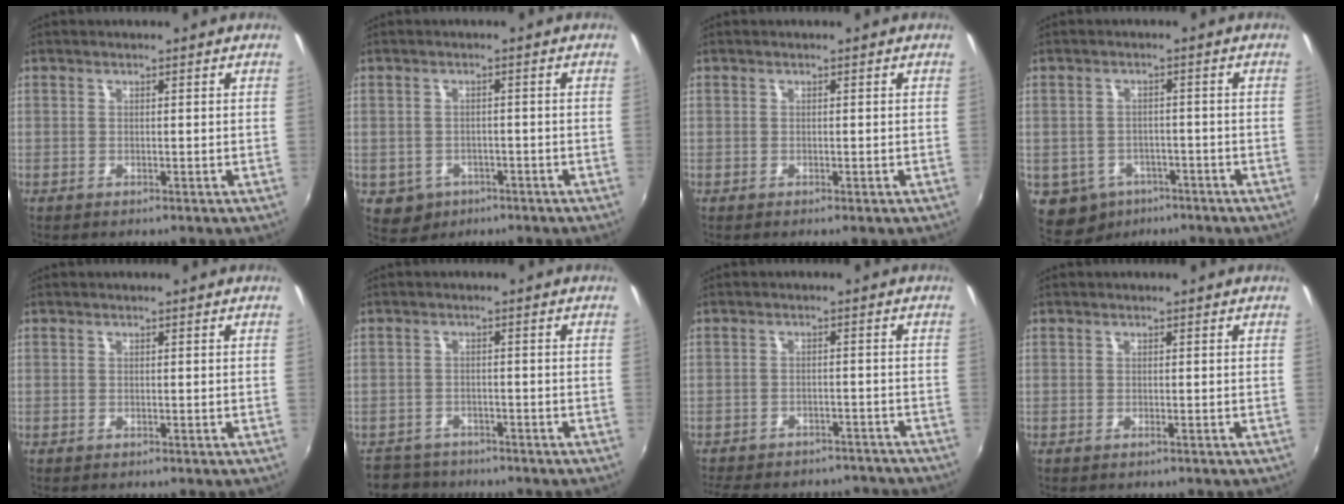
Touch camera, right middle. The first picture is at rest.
{"total": 4.9, "force": [-2.0, 4.2, 1.4], "torque": [-0.039, -0.003, -0.020]}
{"total": 0.0}
{"total": 8.4, "force": [-4.5, 6.6, 2.5], "torque": [-0.080, -0.003, -0.057]}
{"total": 0.0}
{"total": 5.0, "force": [-4.2, 2.7, 0.1], "torque": [-0.020, 0.008, -0.076]}
{"total": 17.9, "force": [-15.4, 6.6, 6.2], "torque": [-0.145, 0.008, -0.196]}
{"total": 0.0}